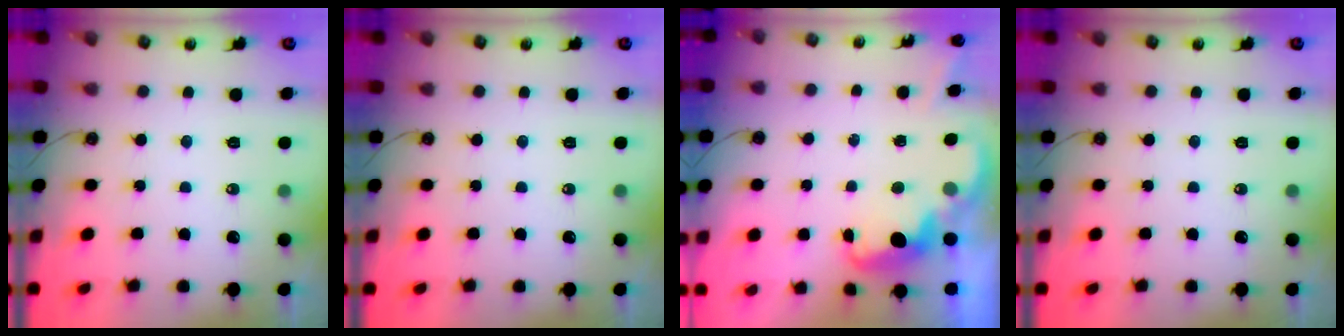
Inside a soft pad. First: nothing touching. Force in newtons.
{"total": 0.0}
{"total": 2.7, "press": 2.6, "slide": 0.7}
{"total": 0.0}